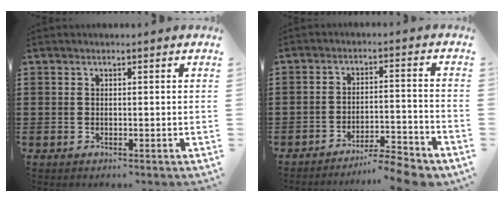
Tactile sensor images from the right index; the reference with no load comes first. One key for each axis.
{"total": 5.8, "fx": -5.5, "fy": -0.1, "fz": 1.9, "tx": -0.031, "ty": -0.006, "tz": -0.107}